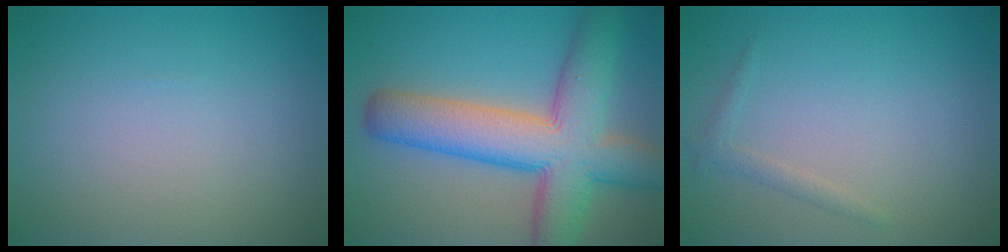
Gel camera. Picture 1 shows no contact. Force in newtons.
{"total": 10.1, "press": 10.1, "slide": 0.3}
{"total": 1.0, "press": 1.0, "slide": 0.0}